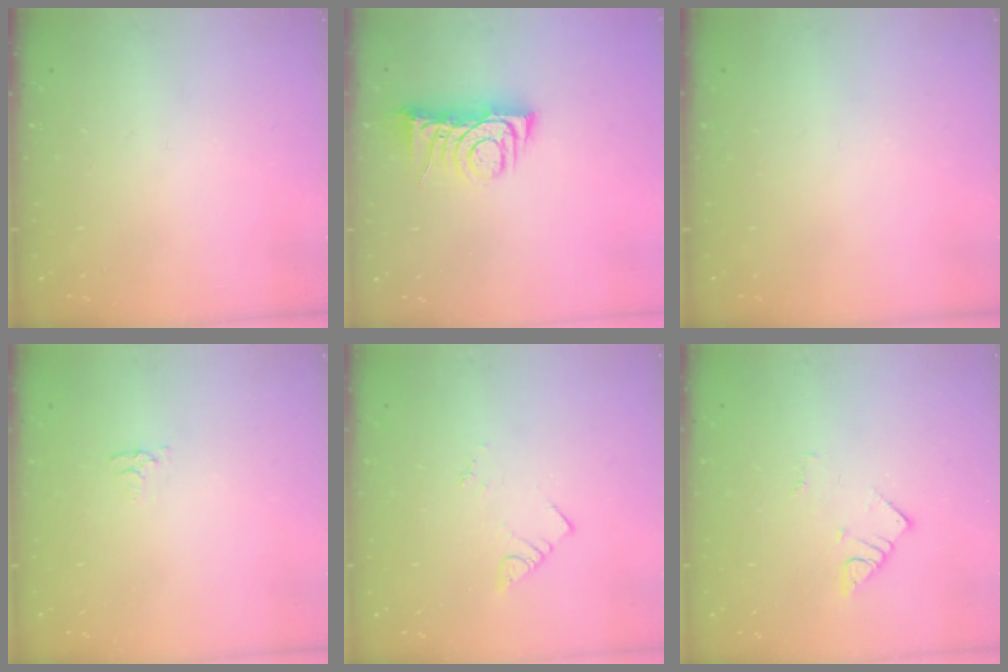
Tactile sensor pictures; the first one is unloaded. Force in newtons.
{"total": 6.7, "press": 6.7, "slide": 1.0}
{"total": 0.0}
{"total": 2.5, "press": 2.5, "slide": 0.4}
{"total": 2.1, "press": 2.0, "slide": 0.4}
{"total": 1.9, "press": 1.9, "slide": 0.2}